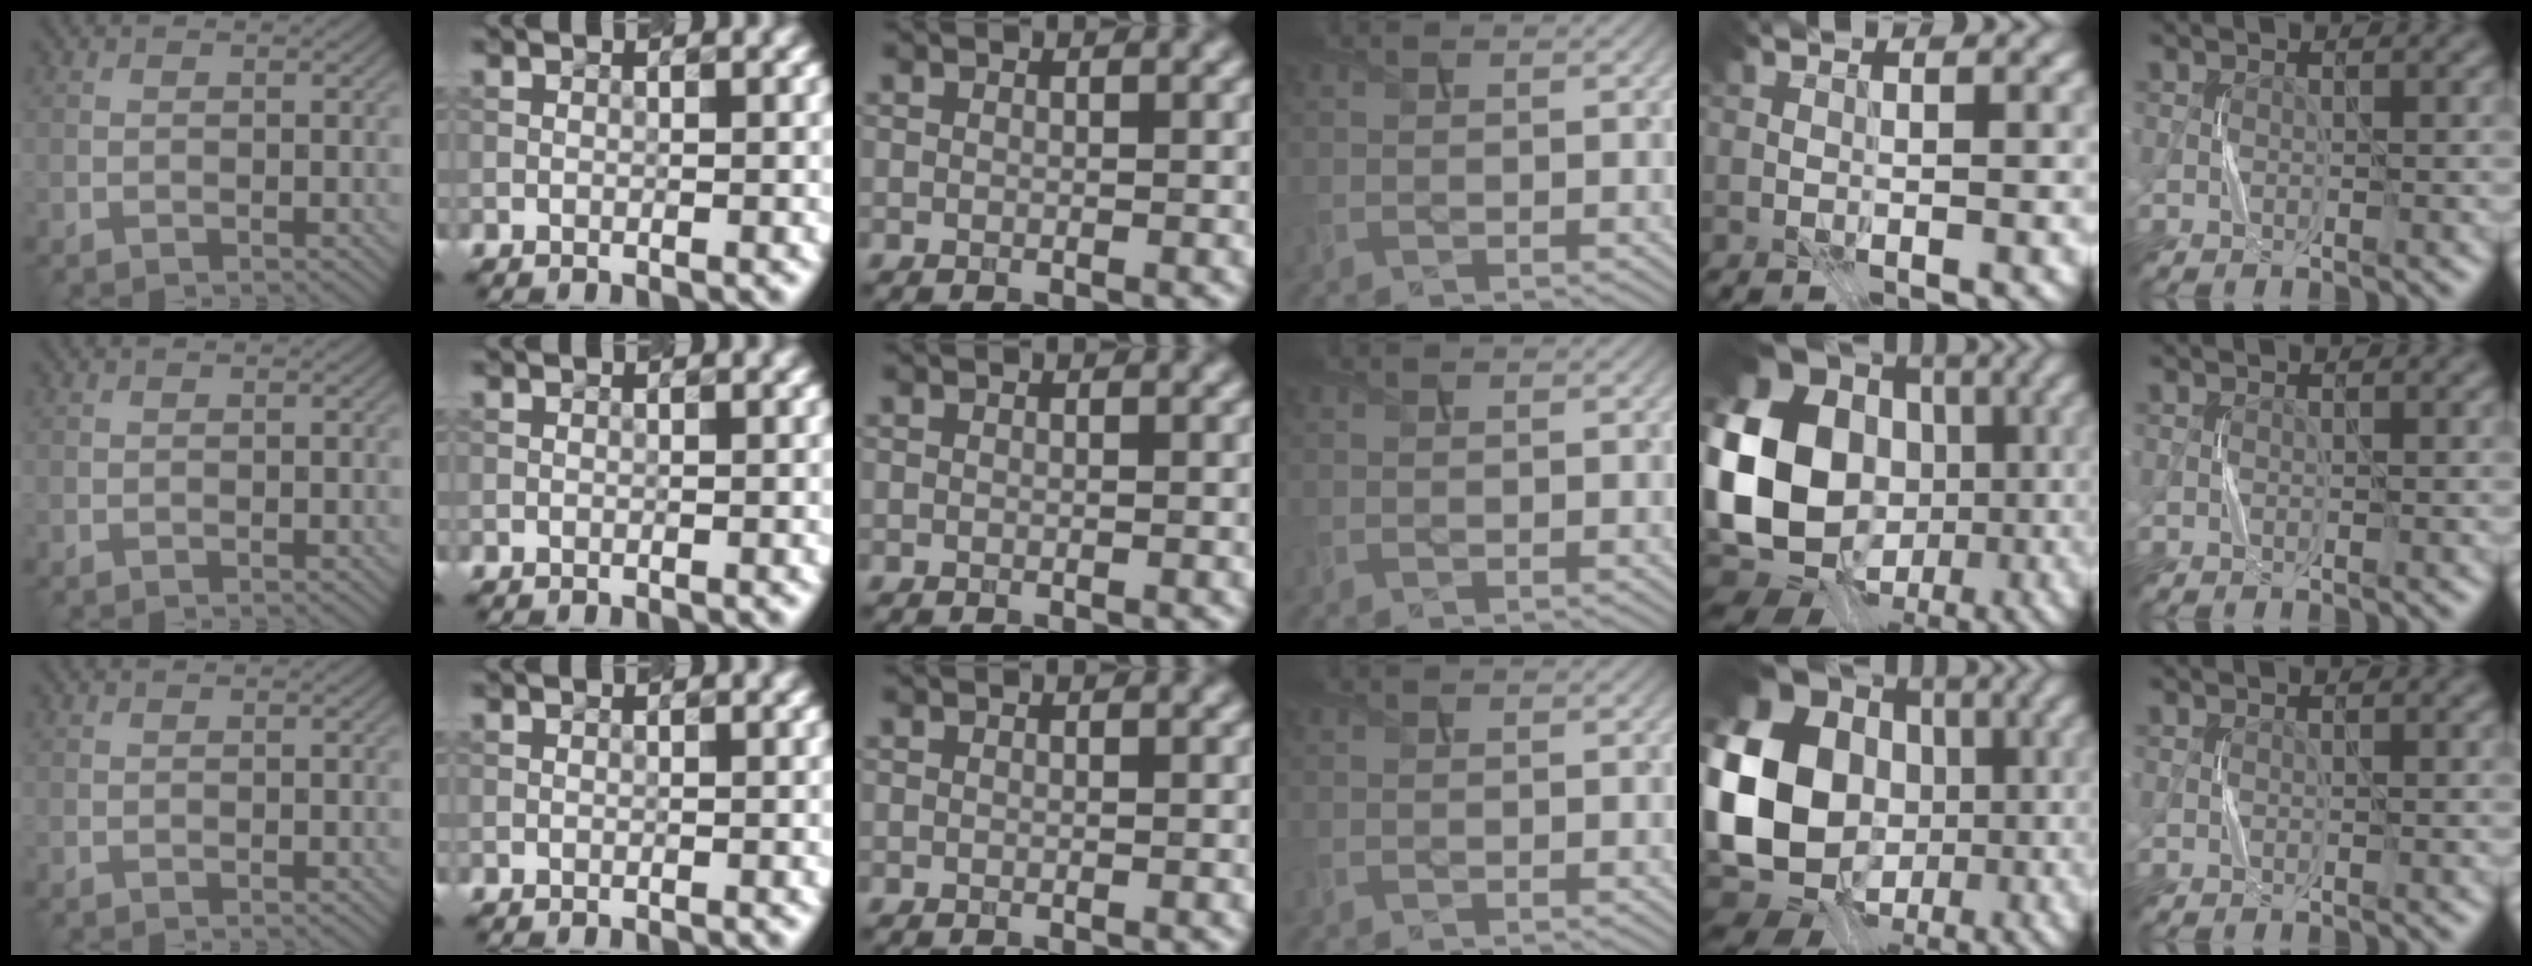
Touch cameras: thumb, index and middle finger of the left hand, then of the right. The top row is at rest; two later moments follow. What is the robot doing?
{"motion": "press", "object": "sticker"}